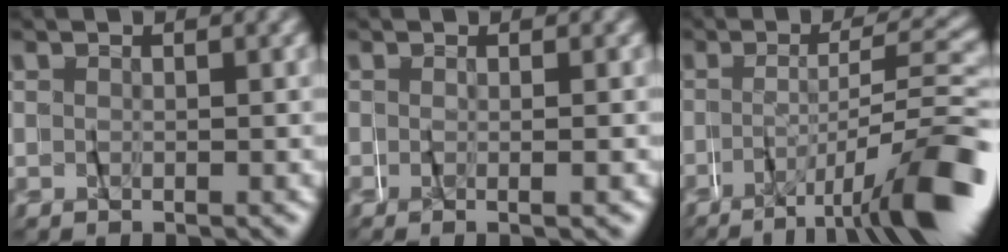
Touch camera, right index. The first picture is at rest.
{"total": 2.2, "force": [-1.2, -1.8, -0.1], "torque": [-0.001, -0.009, -0.015]}
{"total": 7.6, "force": [-6.3, -1.5, 4.0], "torque": [-0.048, -0.007, -0.097]}